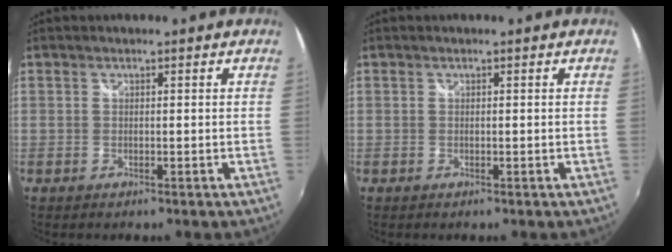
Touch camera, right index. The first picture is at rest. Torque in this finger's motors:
{"motor_torque": [-0.36, 0.26, -0.02, -0.01]}